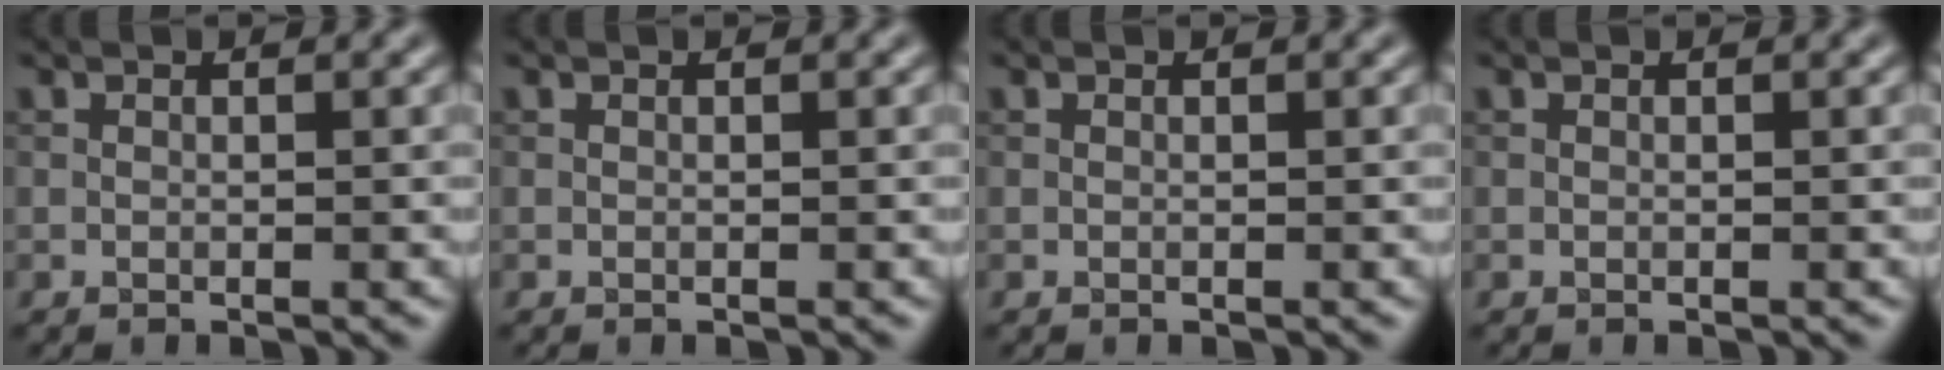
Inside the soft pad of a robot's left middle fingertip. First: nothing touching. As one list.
[{"total": 0.0}, {"total": 0.0}, {"total": 0.0}]